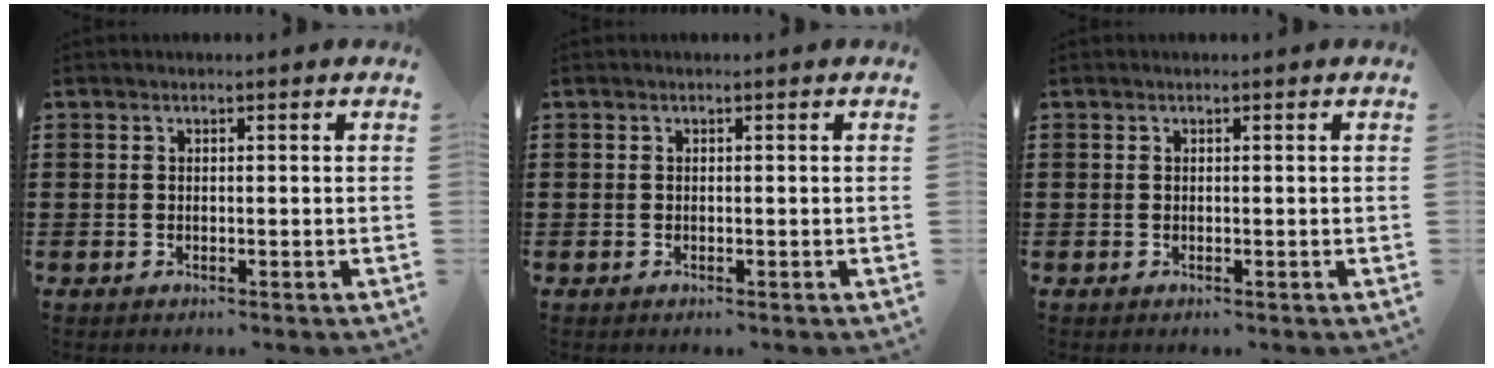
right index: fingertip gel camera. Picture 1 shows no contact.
{"total": 0.0}
{"total": 0.0}